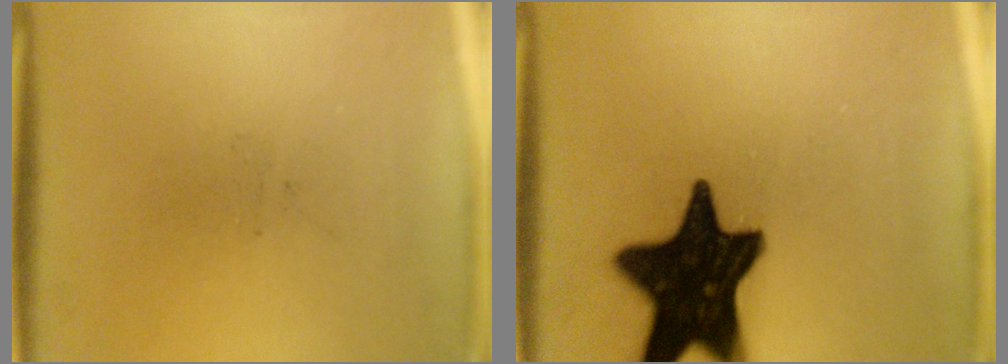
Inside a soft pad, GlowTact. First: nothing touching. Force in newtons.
{"total": 19.2}